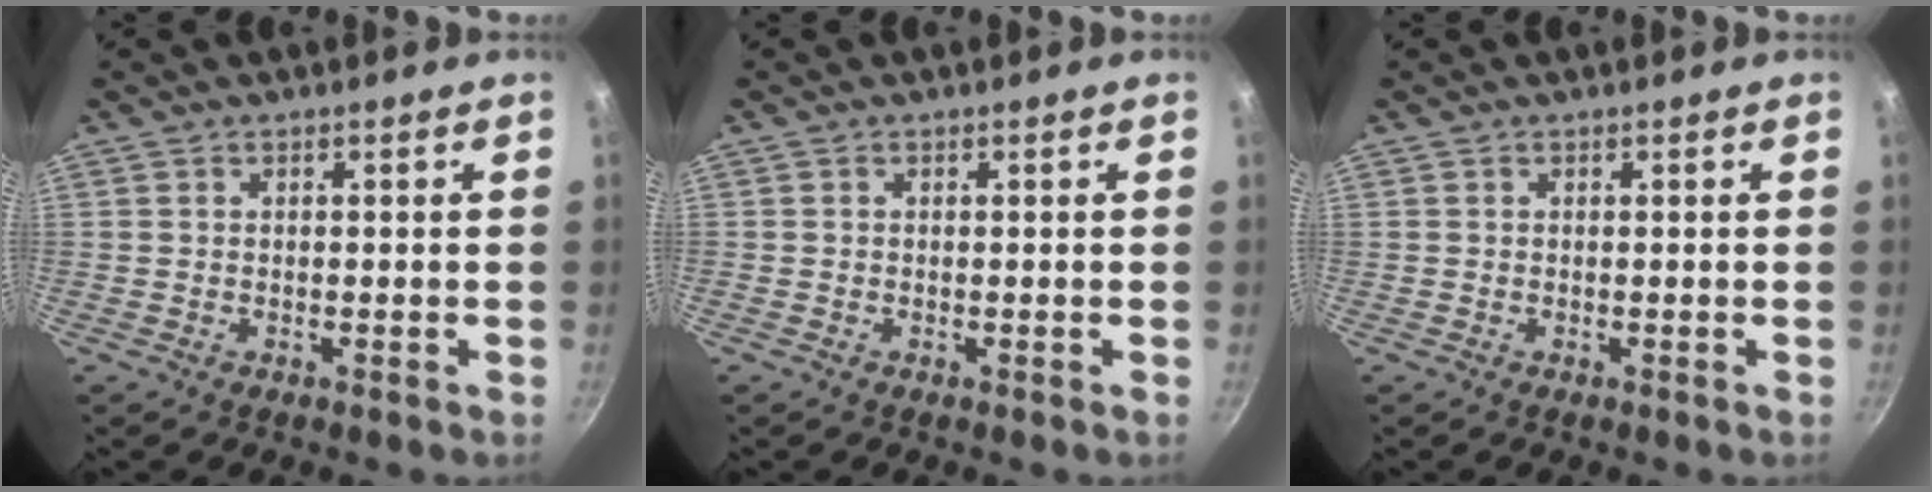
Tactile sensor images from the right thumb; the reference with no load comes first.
{"total": 0.0}
{"total": 0.0}